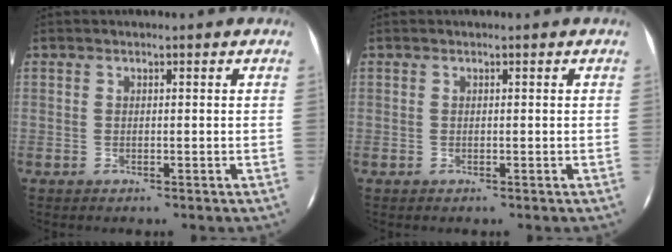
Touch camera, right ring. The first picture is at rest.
{"total": 0.0}